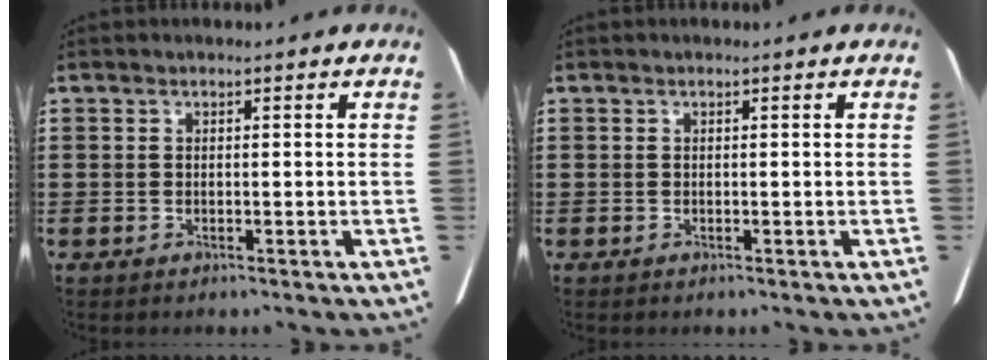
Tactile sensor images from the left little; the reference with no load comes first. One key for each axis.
{"total": 0.0}